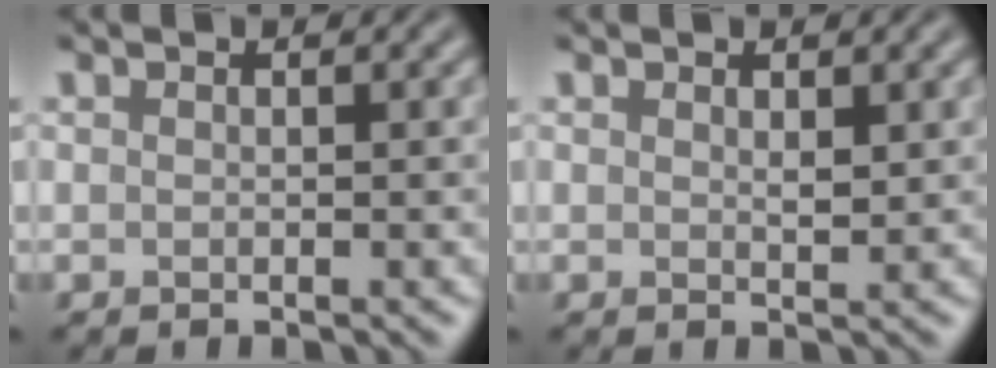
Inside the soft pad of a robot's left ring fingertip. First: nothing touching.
{"total": 0.9, "force": [0.5, 0.3, 0.7], "torque": [-0.012, -0.004, 0.010]}